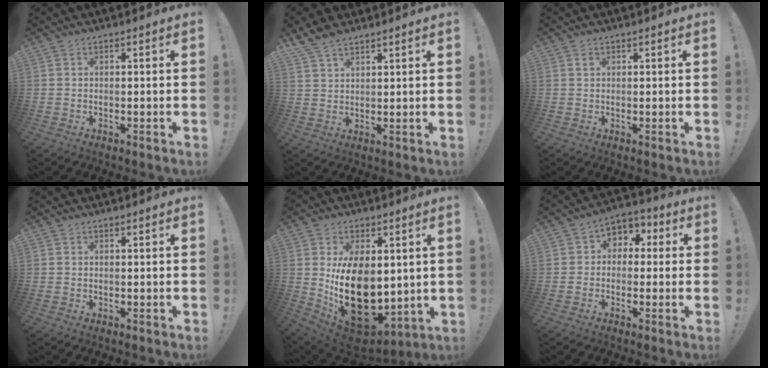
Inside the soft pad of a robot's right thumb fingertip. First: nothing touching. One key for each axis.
{"total": 5.8, "fx": 4.7, "fy": 2.3, "fz": 2.4, "tx": -0.040, "ty": -0.024, "tz": 0.091}
{"total": 1.0, "fx": 0.6, "fy": 0.7, "fz": 0.3, "tx": 0.000, "ty": -0.001, "tz": 0.011}
{"total": 0.0}
{"total": 22.2, "fx": -0.3, "fy": 14.8, "fz": 16.5, "tx": -0.286, "ty": -0.026, "tz": 0.014}
{"total": 5.4, "fx": -1.0, "fy": 4.9, "fz": 2.0, "tx": -0.025, "ty": 0.015, "tz": -0.014}